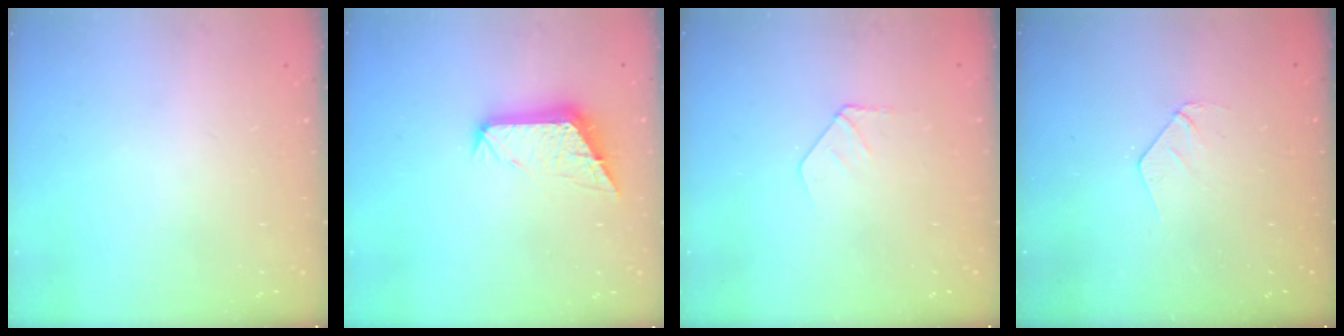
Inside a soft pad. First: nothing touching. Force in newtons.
{"total": 10.8, "press": 10.8, "slide": 0.4}
{"total": 4.1, "press": 4.1, "slide": 0.3}
{"total": 3.5, "press": 3.5, "slide": 0.2}